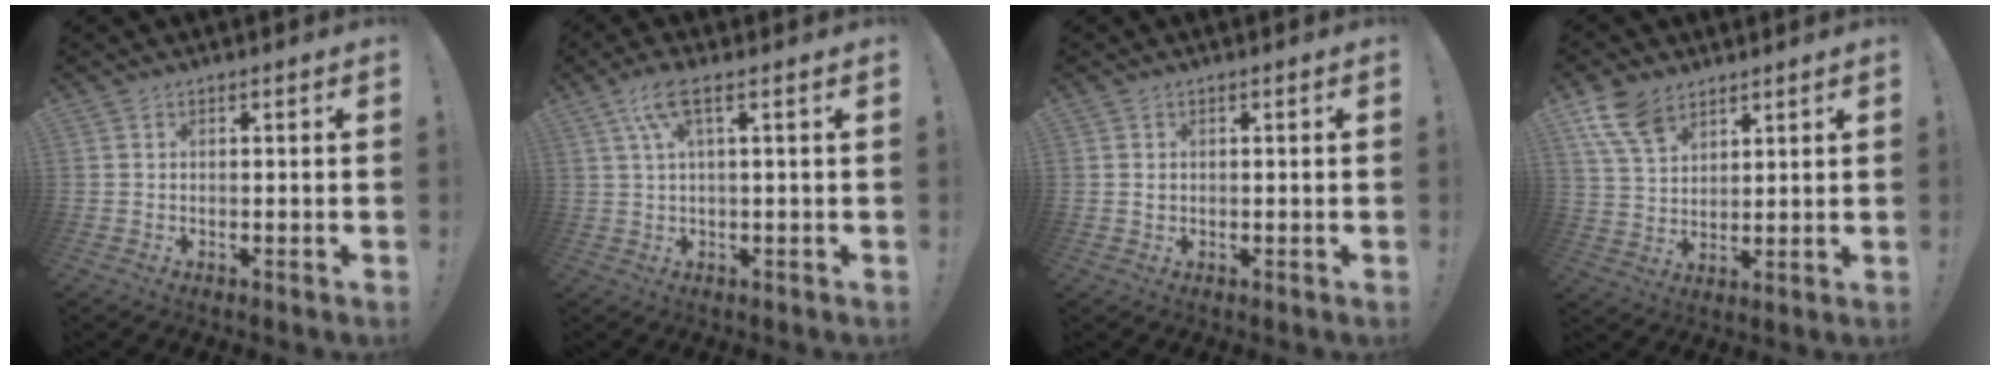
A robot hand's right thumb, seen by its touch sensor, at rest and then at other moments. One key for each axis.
{"total": 6.3, "fx": 2.2, "fy": 1.2, "fz": 5.8, "tx": -0.112, "ty": -0.002, "tz": 0.040}
{"total": 0.7, "fx": 0.1, "fy": 0.7, "fz": 0.1, "tx": -0.001, "ty": 0.003, "tz": 0.001}
{"total": 10.2, "fx": 6.3, "fy": 6.1, "fz": 5.2, "tx": -0.104, "ty": -0.019, "tz": 0.125}